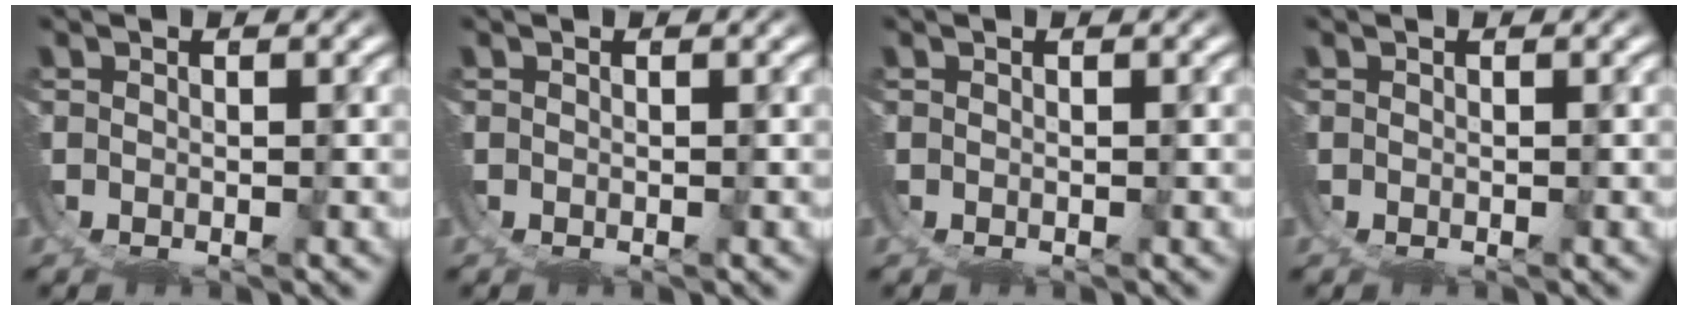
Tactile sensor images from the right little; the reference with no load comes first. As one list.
[{"total": 0.0}, {"total": 0.0}, {"total": 0.0}]